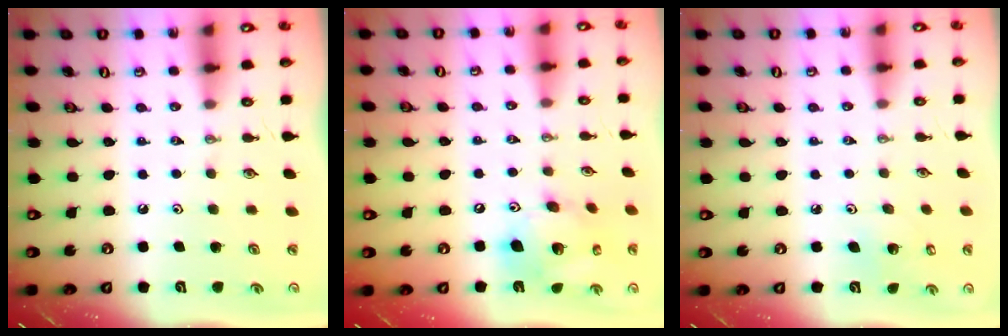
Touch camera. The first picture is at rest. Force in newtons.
{"total": 14.7, "press": 14.5, "slide": 2.5}
{"total": 3.8, "press": 3.8, "slide": 0.3}